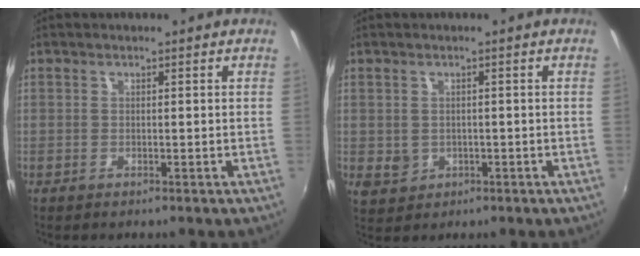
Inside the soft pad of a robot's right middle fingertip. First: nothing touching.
{"total": 3.5, "force": [-0.3, 3.2, 1.4], "torque": [-0.025, -0.001, 0.001]}